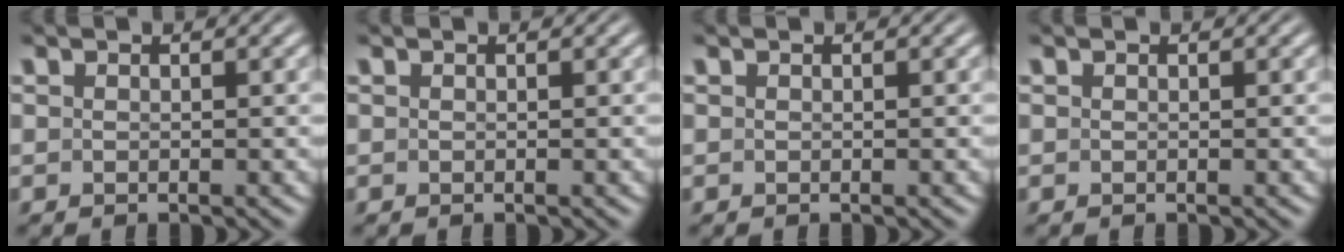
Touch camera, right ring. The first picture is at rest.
{"total": 0.0}
{"total": 0.0}
{"total": 0.0}